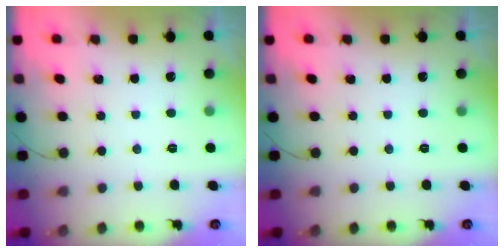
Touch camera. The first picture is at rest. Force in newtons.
{"total": 0.0}